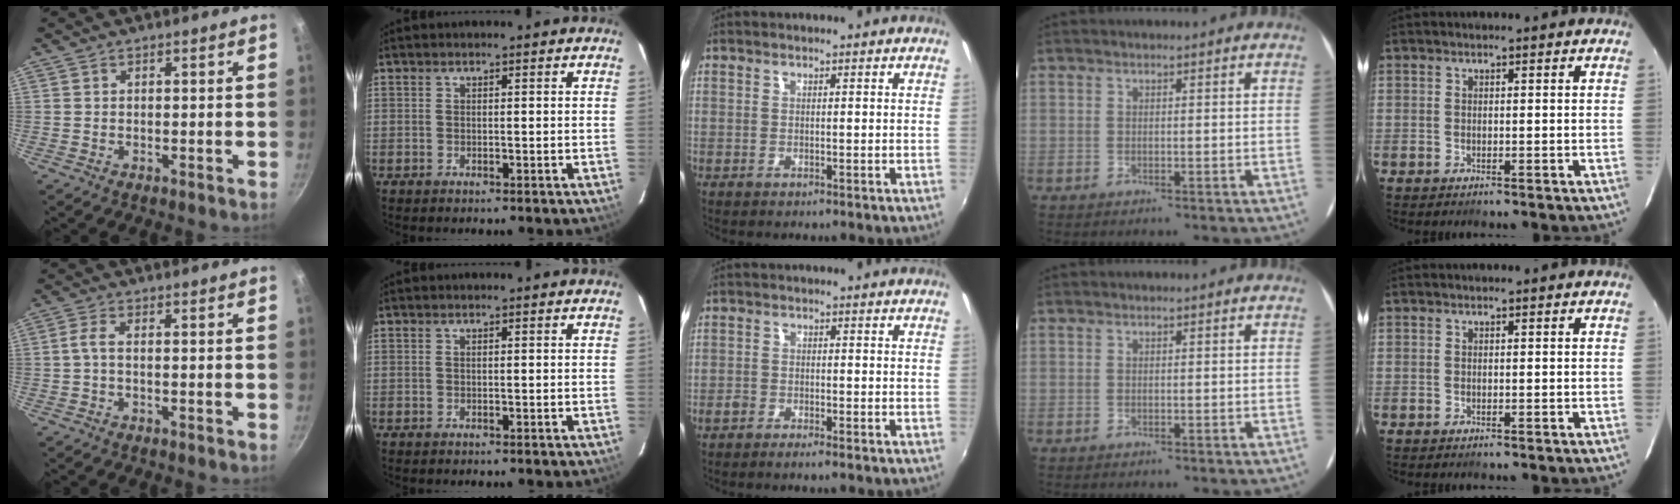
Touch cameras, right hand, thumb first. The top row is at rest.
{"thumb": {"total": 0.8, "force": [-0.1, 0.5, 0.6], "torque": [-0.012, 0.004, -0.004]}, "middle": {"total": 2.6, "force": [-2.2, 0.6, 1.3], "torque": [-0.042, -0.005, -0.045]}}